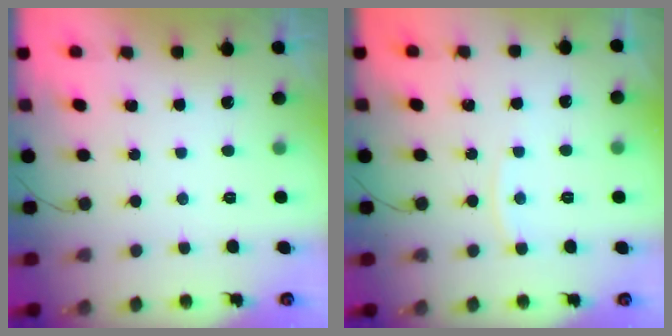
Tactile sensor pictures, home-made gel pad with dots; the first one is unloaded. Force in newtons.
{"total": 2.7, "press": 2.7, "slide": 0.4}